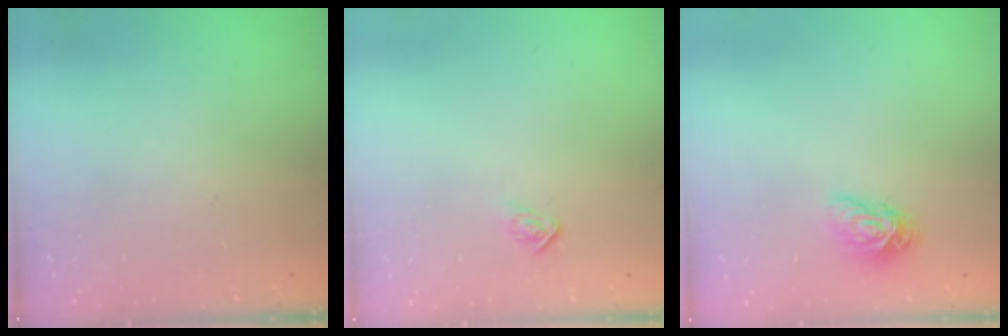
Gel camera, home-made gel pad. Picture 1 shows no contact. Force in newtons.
{"total": 3.9, "press": 3.9, "slide": 0.2}
{"total": 7.6, "press": 7.6, "slide": 0.7}